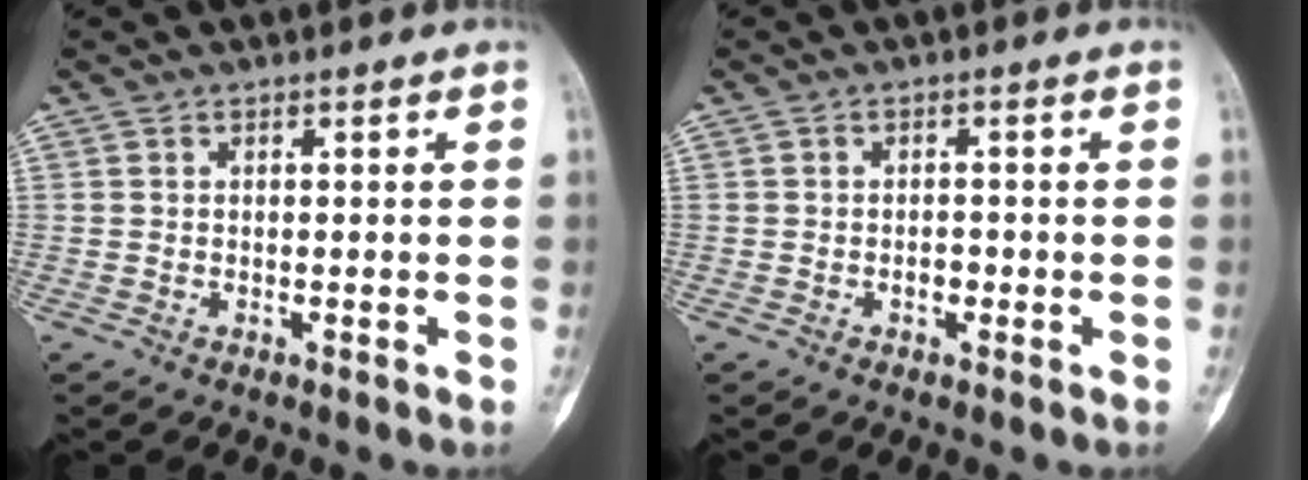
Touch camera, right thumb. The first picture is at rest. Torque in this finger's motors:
{"motor_torque": [0.92, 0.18, 0.24, -0.08, 0.01]}